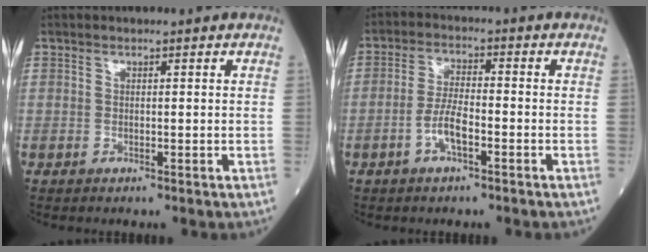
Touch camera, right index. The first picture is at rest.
{"total": 4.8, "force": [-2.1, 1.2, 4.1], "torque": [-0.084, 0.007, -0.042]}